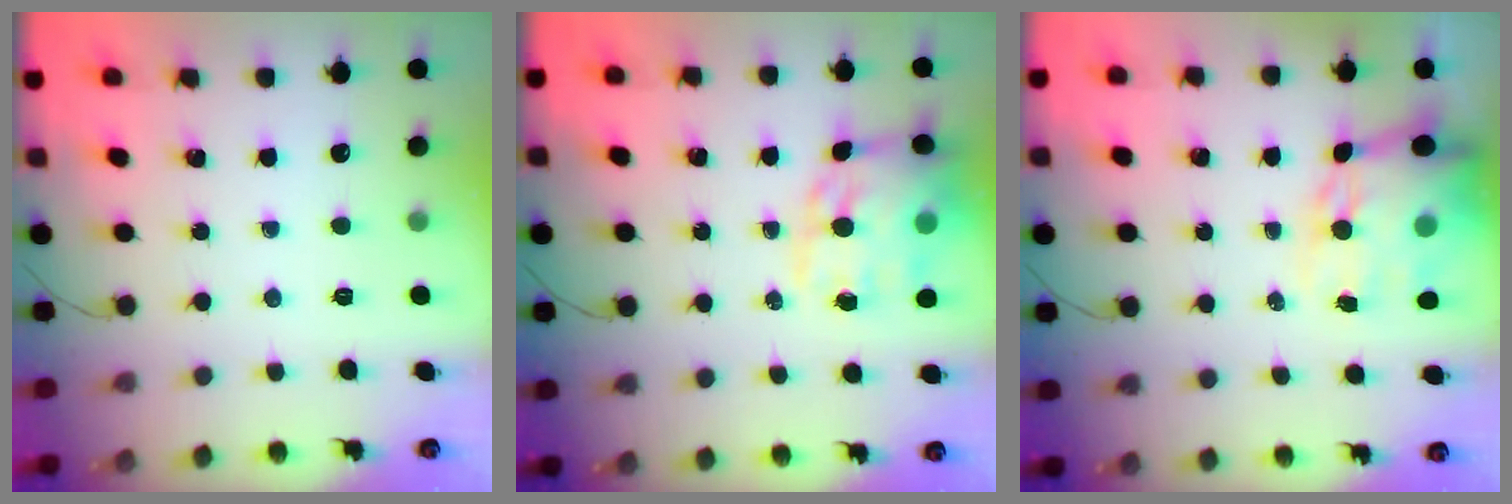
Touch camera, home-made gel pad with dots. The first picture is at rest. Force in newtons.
{"total": 16.6, "press": 16.1, "slide": 4.2}
{"total": 14.6, "press": 14.1, "slide": 3.6}